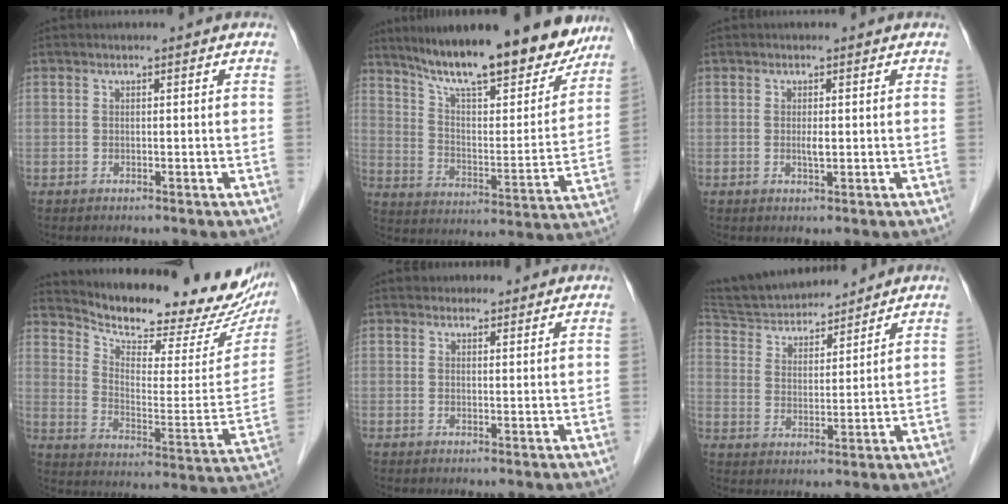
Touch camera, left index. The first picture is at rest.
{"total": 22.4, "force": [18.7, 4.6, 11.5], "torque": [-0.174, -0.015, 0.274]}
{"total": 1.2, "force": [0.1, 0.2, 1.2], "torque": [-0.025, -0.002, 0.001]}
{"total": 22.6, "force": [20.5, 5.6, 7.6], "torque": [-0.116, -0.059, 0.271]}
{"total": 2.6, "force": [2.3, 1.1, -0.1], "torque": [0.005, 0.010, 0.026]}
{"total": 14.2, "force": [13.3, 3.0, 4.0], "torque": [-0.074, 0.027, 0.236]}